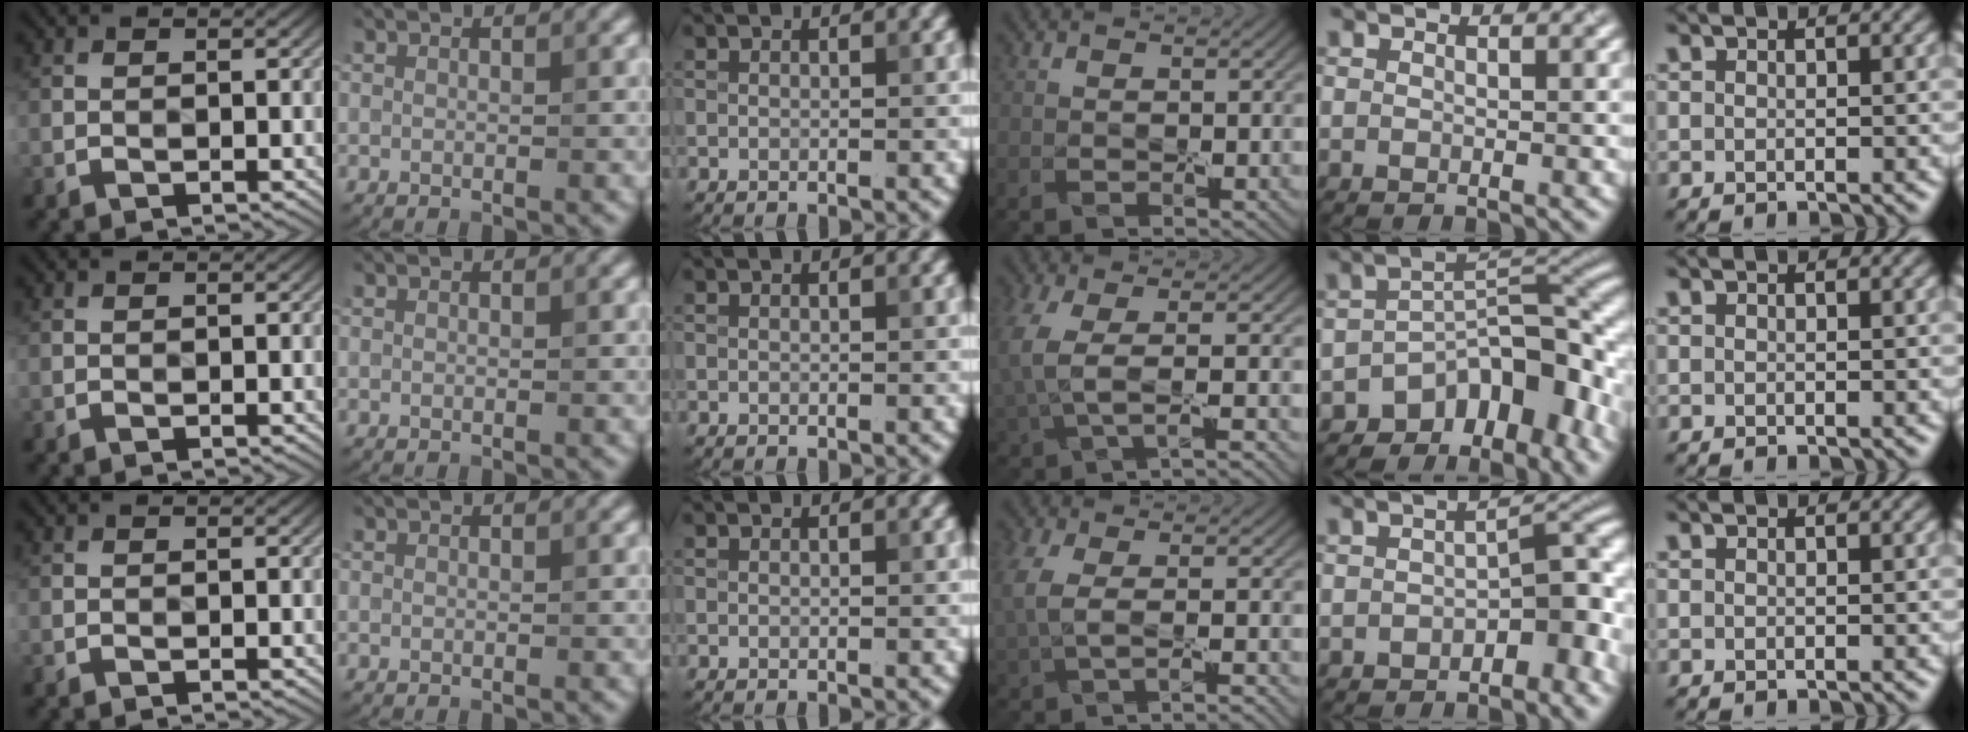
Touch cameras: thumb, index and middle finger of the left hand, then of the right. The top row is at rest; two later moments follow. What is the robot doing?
{"motion": "peel", "object": "window cling"}